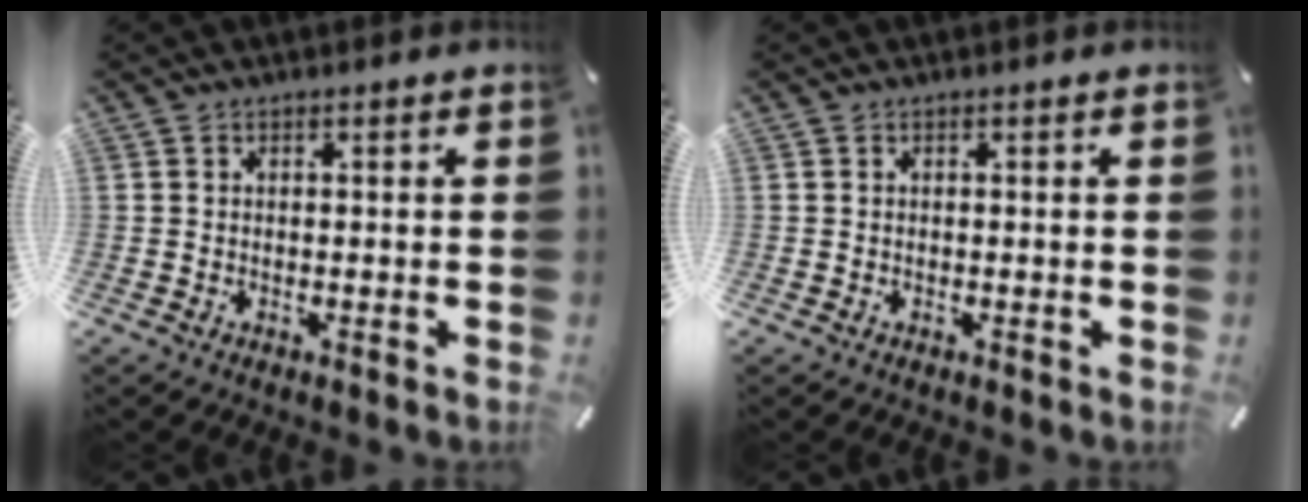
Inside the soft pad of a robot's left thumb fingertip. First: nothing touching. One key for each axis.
{"total": 0.0}